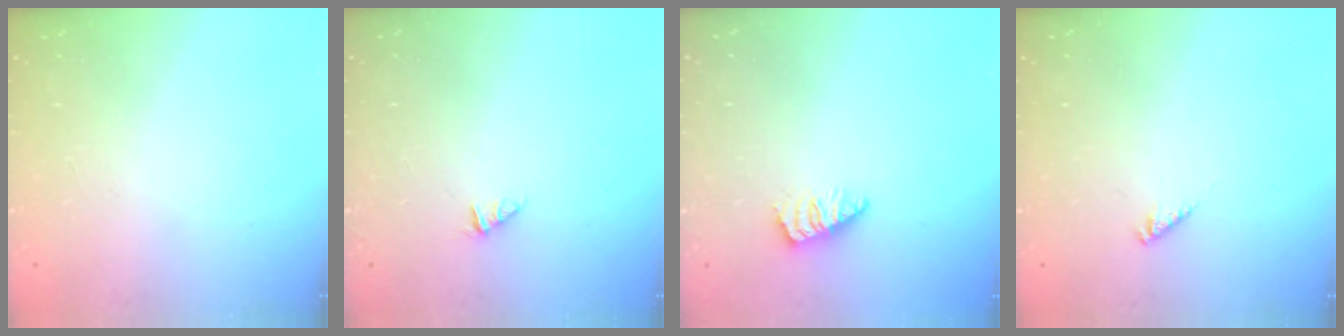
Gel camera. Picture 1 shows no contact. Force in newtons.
{"total": 0.0}
{"total": 1.8, "press": 1.8, "slide": 0.3}
{"total": 1.7, "press": 1.7, "slide": 0.4}